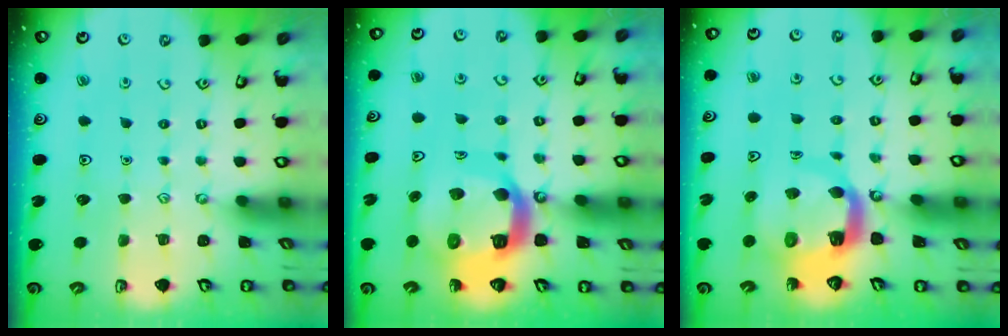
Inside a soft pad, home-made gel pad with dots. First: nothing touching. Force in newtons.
{"total": 17.1, "press": 17.0, "slide": 1.8}
{"total": 8.0, "press": 7.9, "slide": 1.0}